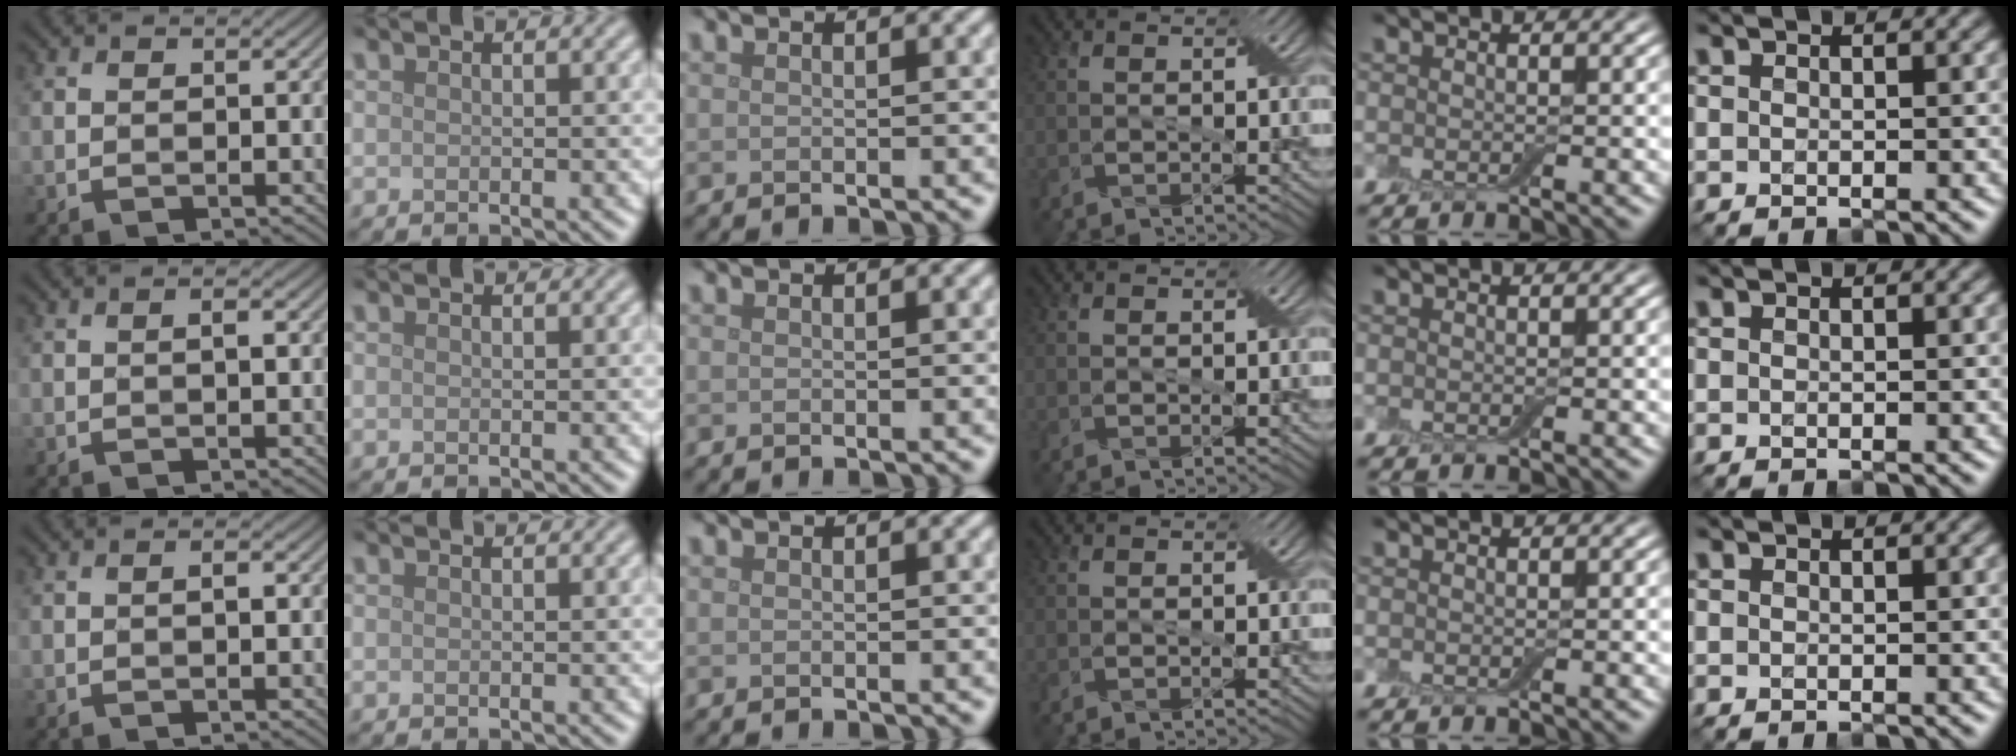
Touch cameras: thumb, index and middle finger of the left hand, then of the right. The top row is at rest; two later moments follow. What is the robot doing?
{"motion": "fold", "object": "bandage"}